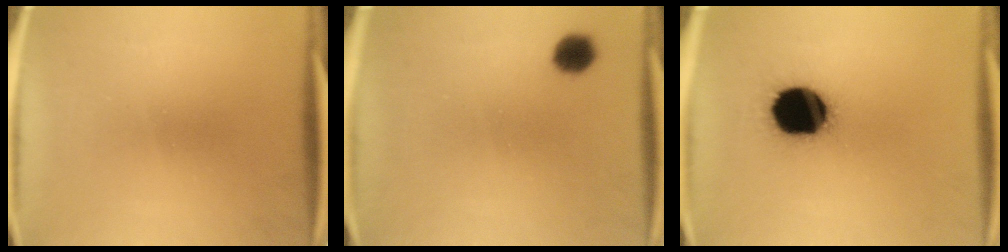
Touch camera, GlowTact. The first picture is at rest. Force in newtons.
{"total": 4.1}
{"total": 19.9}